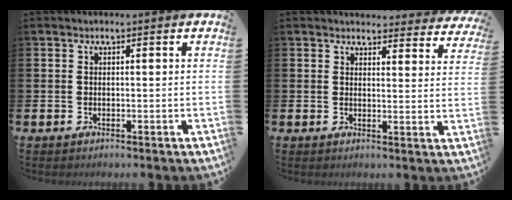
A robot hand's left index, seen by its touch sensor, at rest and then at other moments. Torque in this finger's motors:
{"motor_torque": [0.93, -1.20, 0.33, 0.00]}